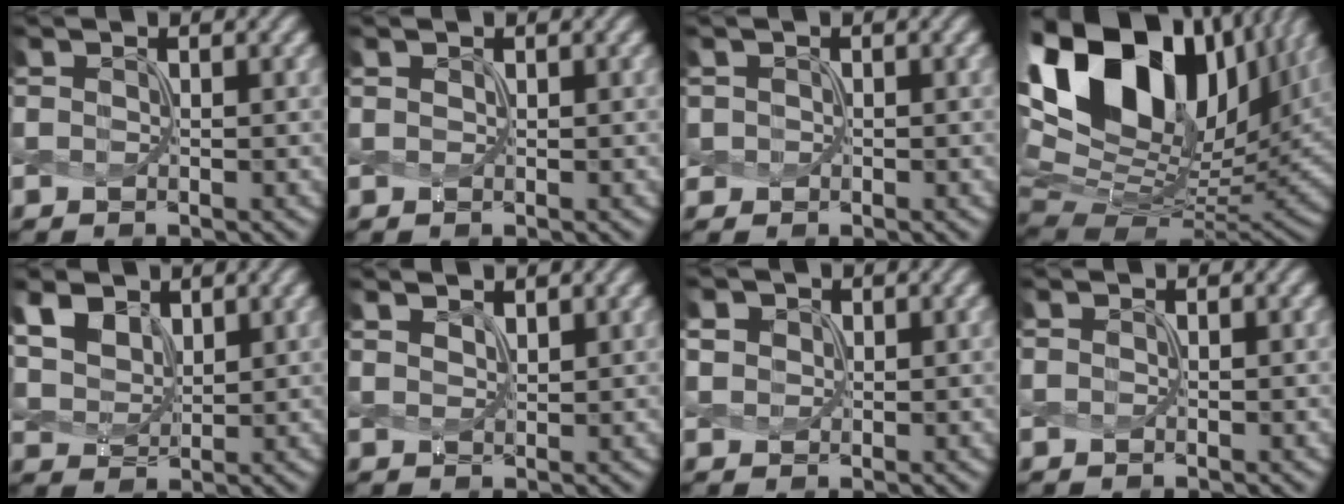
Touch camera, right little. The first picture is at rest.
{"total": 0.0}
{"total": 0.5, "force": [0.1, 0.5, -0.1], "torque": [-0.002, 0.003, 0.010]}
{"total": 18.3, "force": [6.8, 11.5, 12.5], "torque": [-0.256, 0.042, 0.122]}
{"total": 5.1, "force": [2.9, 3.2, 2.7], "torque": [-0.084, 0.002, 0.060]}
{"total": 1.9, "force": [1.6, 0.6, 0.8], "torque": [-0.003, 0.008, 0.020]}
{"total": 1.4, "force": [0.8, 1.1, 0.2], "torque": [-0.014, 0.000, 0.026]}
{"total": 0.0}